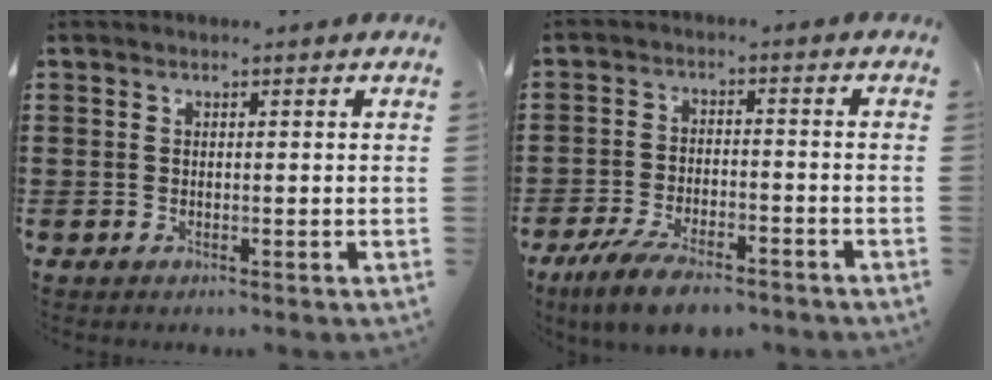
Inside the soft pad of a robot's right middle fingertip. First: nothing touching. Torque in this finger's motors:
{"motor_torque": [1.93, -0.21, 0.73, 0.19]}